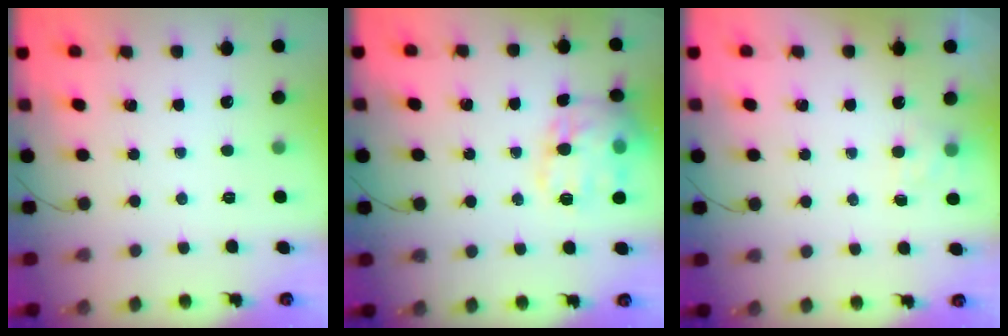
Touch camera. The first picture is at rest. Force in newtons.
{"total": 17.3, "press": 17.3, "slide": 1.4}
{"total": 4.4, "press": 4.2, "slide": 1.4}